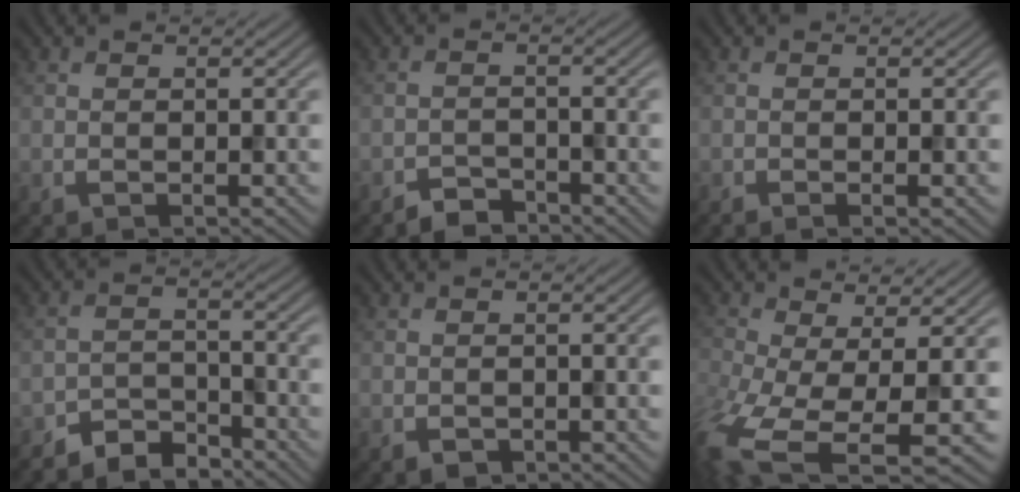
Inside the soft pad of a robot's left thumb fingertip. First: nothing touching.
{"total": 2.3, "force": [-2.2, 0.4, -0.6], "torque": [0.015, 0.002, -0.042]}
{"total": 0.9, "force": [-0.5, 0.1, 0.7], "torque": [-0.009, -0.003, -0.012]}
{"total": 3.6, "force": [-3.5, 0.8, -0.3], "torque": [0.013, 0.002, -0.068]}
{"total": 0.8, "force": [-0.7, 0.5, 0.0], "torque": [-0.002, -0.006, -0.007]}
{"total": 10.1, "force": [-4.1, 4.1, 8.3], "torque": [-0.203, -0.046, -0.057]}